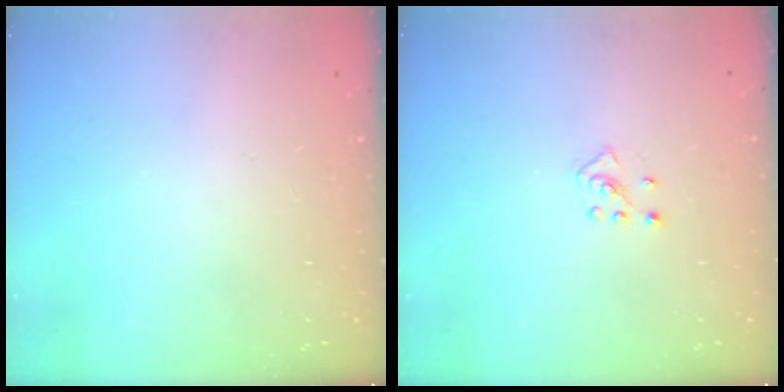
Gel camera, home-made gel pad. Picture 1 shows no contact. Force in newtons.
{"total": 2.5, "press": 2.4, "slide": 0.7}